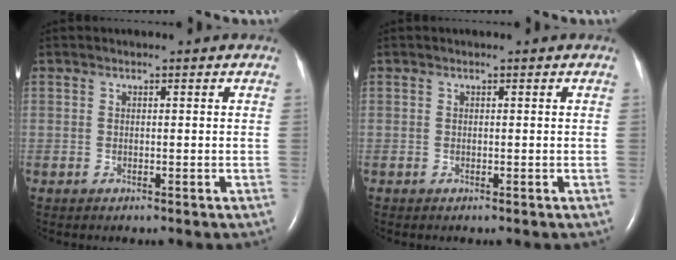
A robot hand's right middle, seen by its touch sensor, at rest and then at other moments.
{"total": 0.7, "force": [0.7, 0.0, 0.0], "torque": [0.000, 0.001, 0.013]}